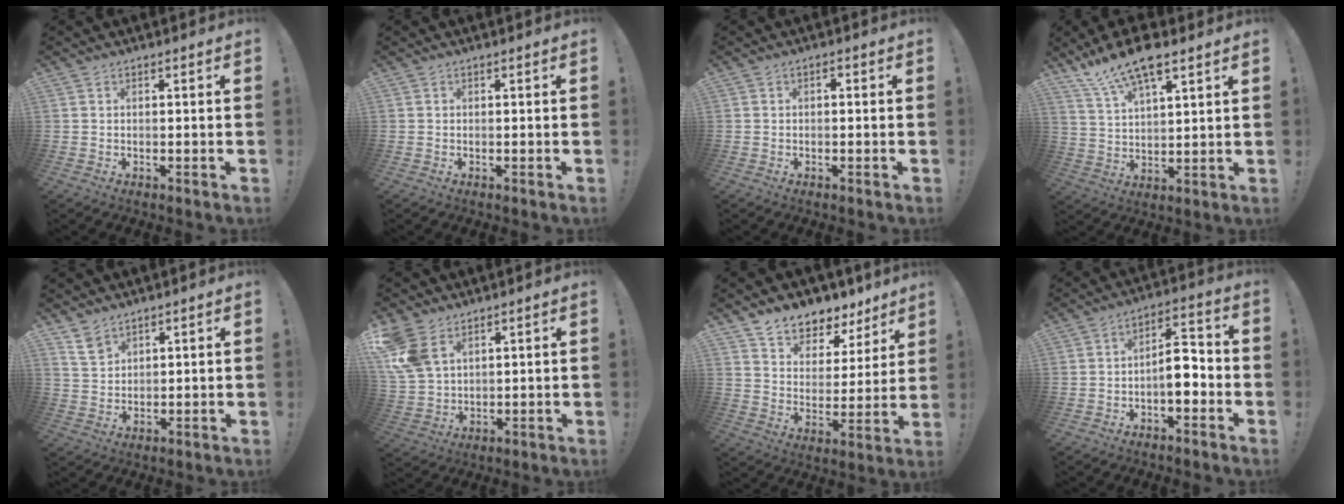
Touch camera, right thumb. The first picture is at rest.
{"total": 0.0}
{"total": 0.9, "force": [-0.6, 0.4, 0.5], "torque": [-0.002, 0.001, -0.015]}
{"total": 12.5, "force": [8.9, 3.9, 7.9], "torque": [-0.148, -0.043, 0.160]}
{"total": 5.7, "force": [4.3, 3.3, 1.9], "torque": [-0.026, -0.024, 0.081]}
{"total": 10.2, "force": [5.5, 6.4, 5.7], "torque": [-0.123, -0.016, 0.113]}
{"total": 7.6, "force": [6.5, 3.8, 1.1], "torque": [-0.027, -0.066, 0.121]}
{"total": 8.8, "force": [-2.6, 4.3, 7.1], "torque": [-0.112, 0.017, -0.043]}